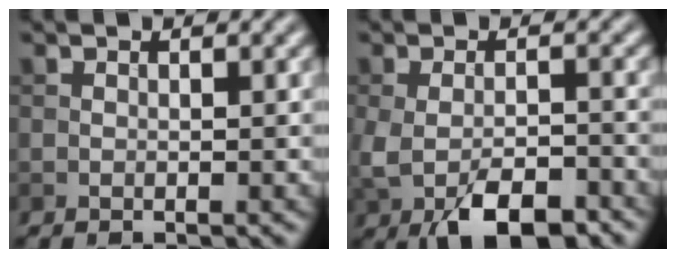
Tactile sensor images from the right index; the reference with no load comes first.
{"total": 6.9, "force": [-3.4, 3.2, 5.1], "torque": [-0.102, -0.015, -0.058]}